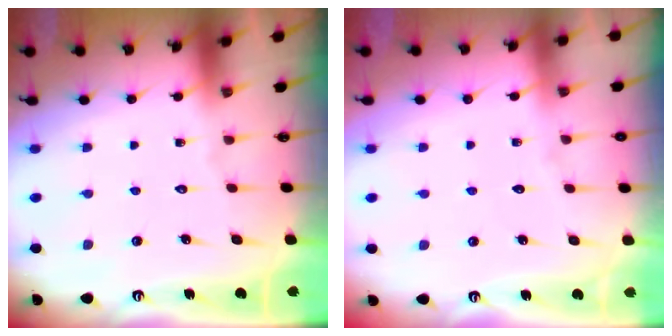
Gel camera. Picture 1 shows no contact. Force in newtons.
{"total": 2.8, "press": 2.7, "slide": 0.4}